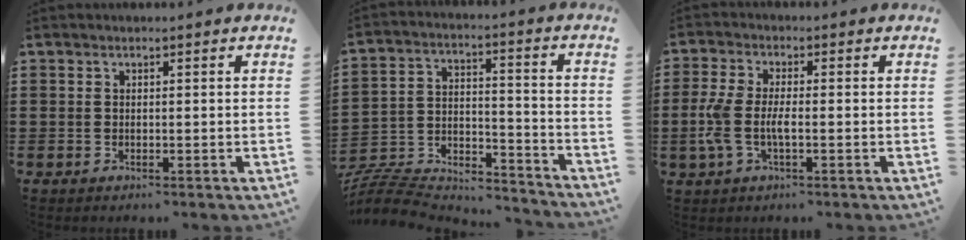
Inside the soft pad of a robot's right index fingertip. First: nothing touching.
{"total": 7.6, "force": [-7.1, 2.0, 1.5], "torque": [-0.043, 0.001, -0.146]}
{"total": 5.0, "force": [-1.2, 1.9, 4.5], "torque": [-0.115, -0.006, -0.031]}